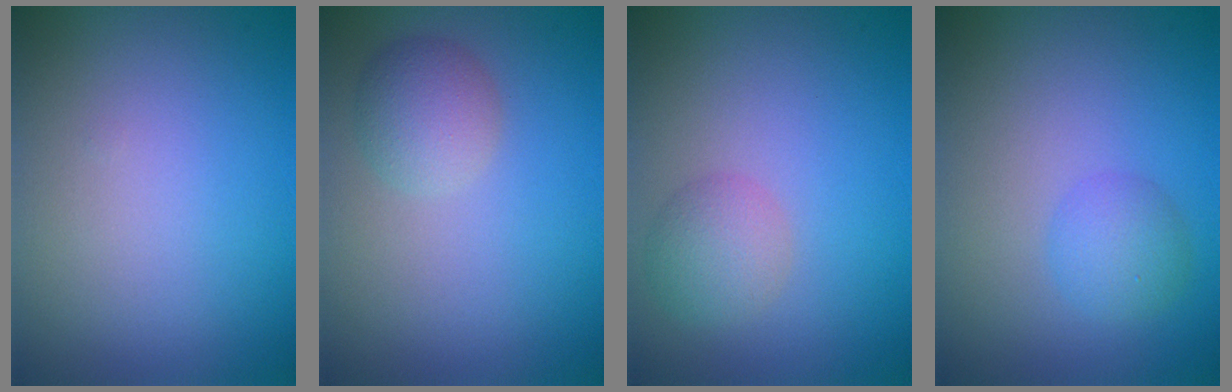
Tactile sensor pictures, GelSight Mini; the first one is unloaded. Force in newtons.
{"total": 2.8, "press": 2.8, "slide": 0.1}
{"total": 2.6, "press": 2.6, "slide": 0.0}
{"total": 2.2, "press": 2.2, "slide": 0.0}